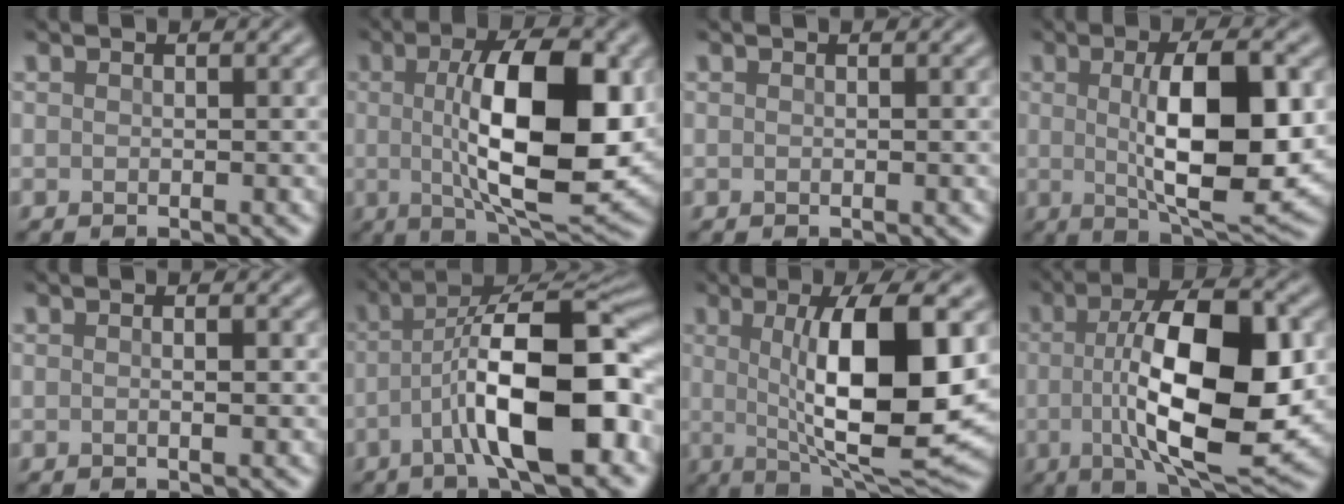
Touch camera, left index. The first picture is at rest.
{"total": 12.3, "force": [0.6, 4.3, 11.5], "torque": [-0.176, -0.002, 0.011]}
{"total": 0.0}
{"total": 10.3, "force": [0.5, 3.3, 9.8], "torque": [-0.146, -0.004, 0.012]}
{"total": 0.9, "force": [0.0, 0.1, 0.9], "torque": [-0.014, -0.001, -0.001]}
{"total": 11.5, "force": [-3.1, 3.4, 10.6], "torque": [-0.162, 0.014, -0.054]}
{"total": 11.8, "force": [0.8, 3.3, 11.3], "torque": [-0.159, -0.007, 0.018]}
{"total": 12.7, "force": [-0.4, 4.4, 11.9], "torque": [-0.184, -0.003, -0.009]}